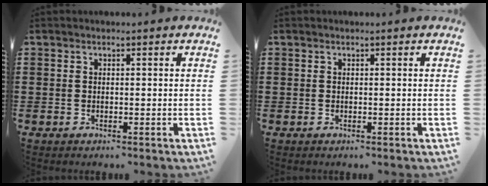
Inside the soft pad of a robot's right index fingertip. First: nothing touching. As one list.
[{"total": 0.0}]